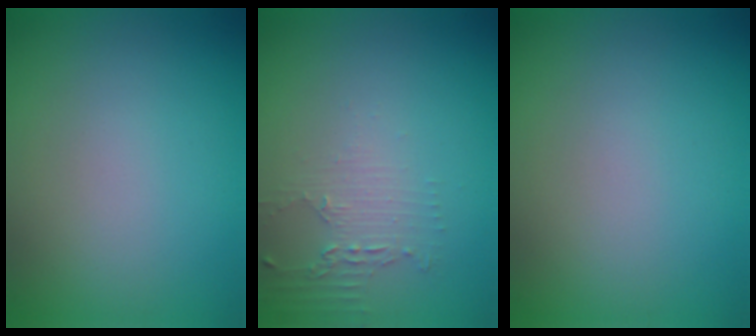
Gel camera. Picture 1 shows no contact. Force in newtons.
{"total": 2.2, "press": 1.6, "slide": 1.5}
{"total": 0.0}